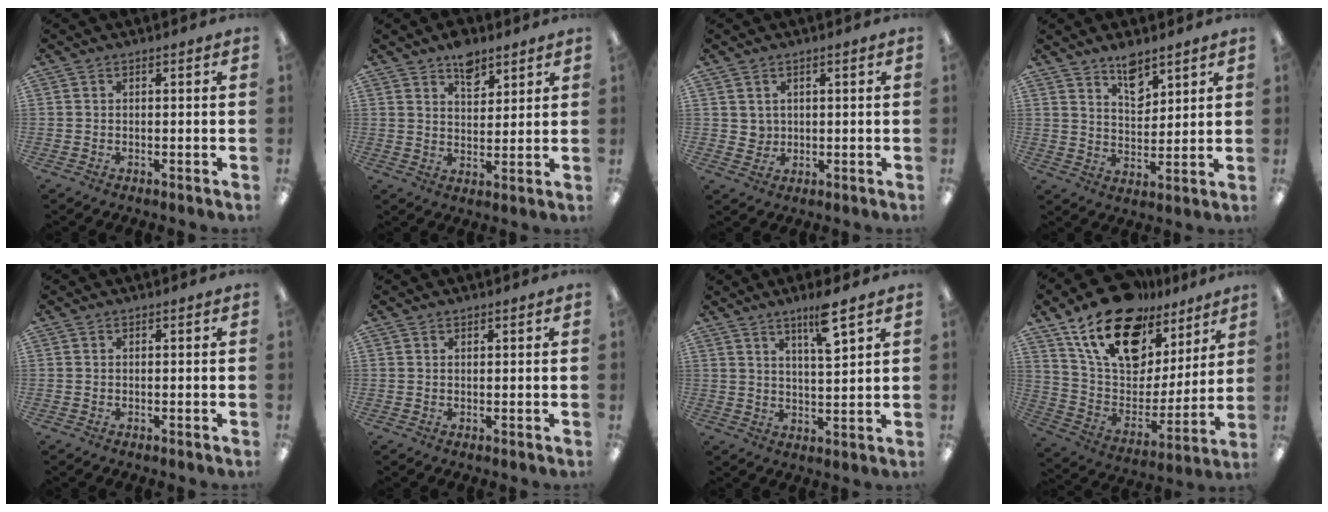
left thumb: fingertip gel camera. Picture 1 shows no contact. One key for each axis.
{"total": 6.9, "fx": 5.0, "fy": 3.7, "fz": 2.9, "tx": -0.032, "ty": -0.026, "tz": 0.086}
{"total": 2.7, "fx": 1.5, "fy": 2.2, "fz": 0.1, "tx": 0.000, "ty": -0.002, "tz": 0.026}
{"total": 7.6, "fx": 5.9, "fy": 3.5, "fz": 3.4, "tx": -0.035, "ty": -0.039, "tz": 0.102}
{"total": 0.0}
{"total": 0.6, "fx": 0.6, "fy": 0.2, "fz": 0.1, "tx": -0.002, "ty": 0.000, "tz": 0.011}
{"total": 7.9, "fx": 5.2, "fy": 1.2, "fz": 5.8, "tx": -0.096, "ty": -0.023, "tz": 0.082}
{"total": 21.5, "fx": 14.2, "fy": 11.8, "fz": 11.0, "tx": -0.193, "ty": -0.080, "tz": 0.256}